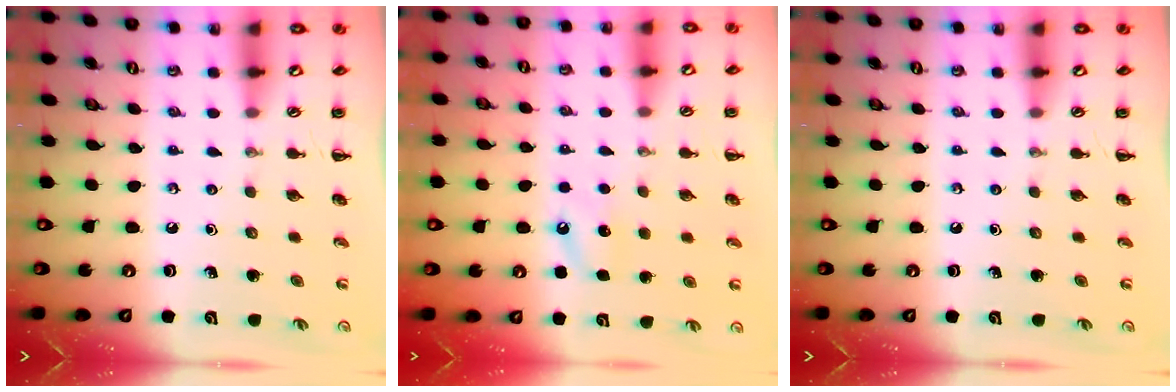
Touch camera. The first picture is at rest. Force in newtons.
{"total": 6.0, "press": 5.7, "slide": 1.6}
{"total": 0.0}